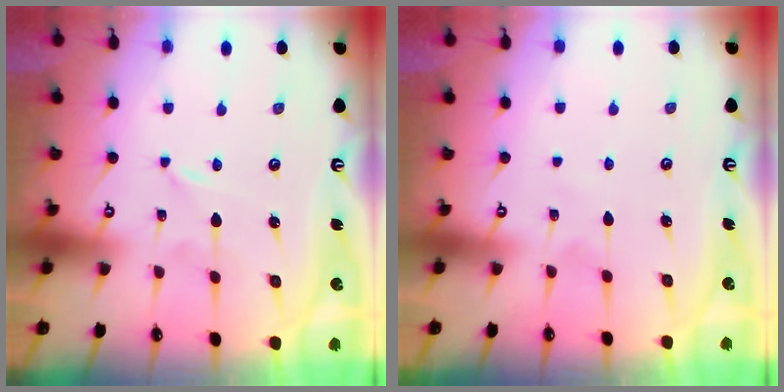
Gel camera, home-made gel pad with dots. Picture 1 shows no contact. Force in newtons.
{"total": 2.2, "press": 2.2, "slide": 0.3}